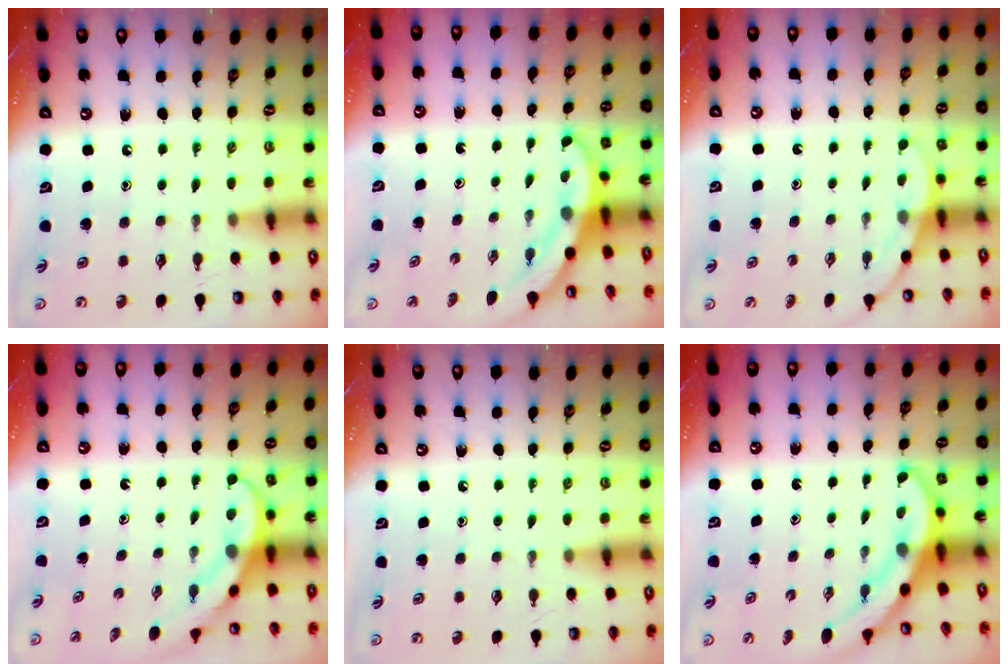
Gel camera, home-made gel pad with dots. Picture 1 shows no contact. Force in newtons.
{"total": 3.3, "press": 3.3, "slide": 0.1}
{"total": 2.8, "press": 2.8, "slide": 0.2}
{"total": 3.9, "press": 3.9, "slide": 0.3}
{"total": 0.0}
{"total": 3.6, "press": 3.6, "slide": 0.2}